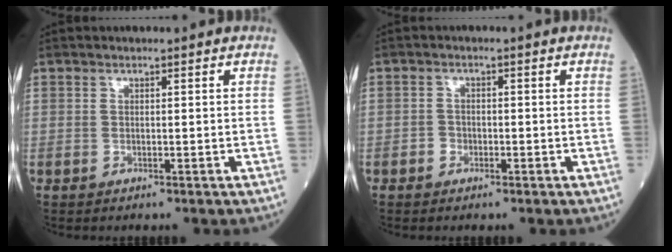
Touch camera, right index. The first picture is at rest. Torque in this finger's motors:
{"motor_torque": [0.39, -0.08, 0.11, -0.01]}